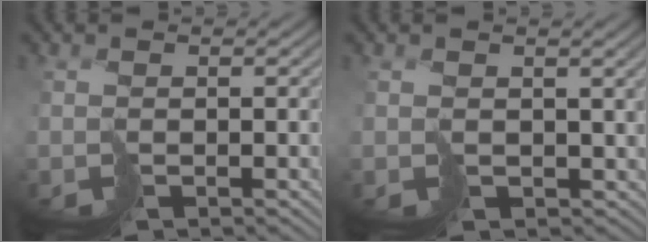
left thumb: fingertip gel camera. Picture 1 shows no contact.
{"total": 3.6, "force": [0.5, 3.1, 1.7], "torque": [-0.050, -0.016, 0.007]}